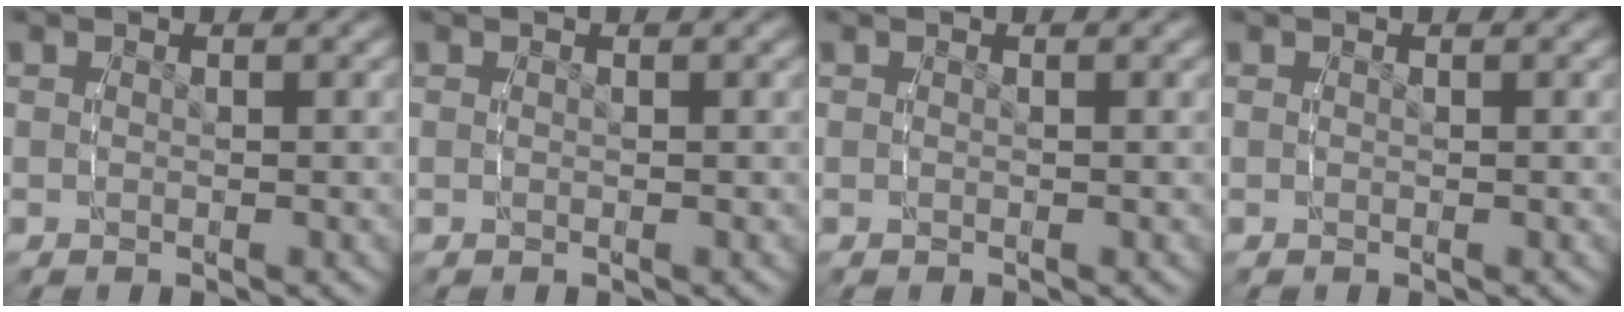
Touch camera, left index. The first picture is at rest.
{"total": 0.0}
{"total": 0.0}
{"total": 0.0}